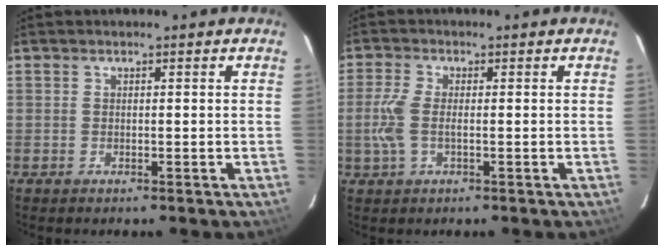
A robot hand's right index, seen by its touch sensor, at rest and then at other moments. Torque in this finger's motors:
{"motor_torque": [0.75, -0.17, 0.46, 0.13]}